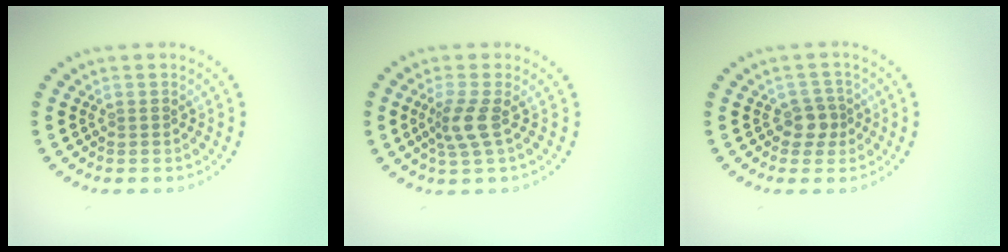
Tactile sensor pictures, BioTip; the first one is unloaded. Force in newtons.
{"total": 2.5, "press": 1.9, "slide": 1.6}
{"total": 2.1, "press": 1.7, "slide": 1.1}